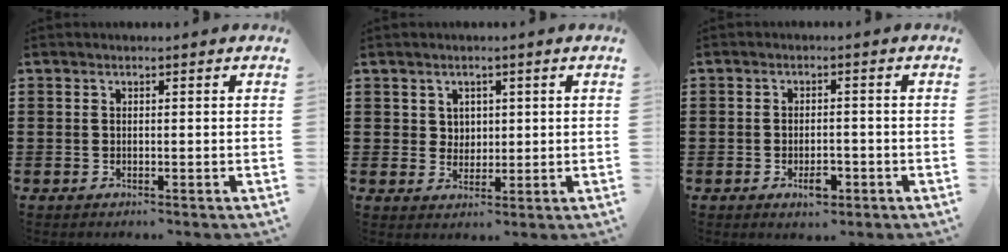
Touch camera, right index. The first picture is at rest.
{"total": 2.8, "force": [1.4, 2.4, 0.5], "torque": [-0.021, 0.011, 0.025]}
{"total": 3.3, "force": [-1.5, 1.5, 2.5], "torque": [-0.044, 0.003, -0.026]}